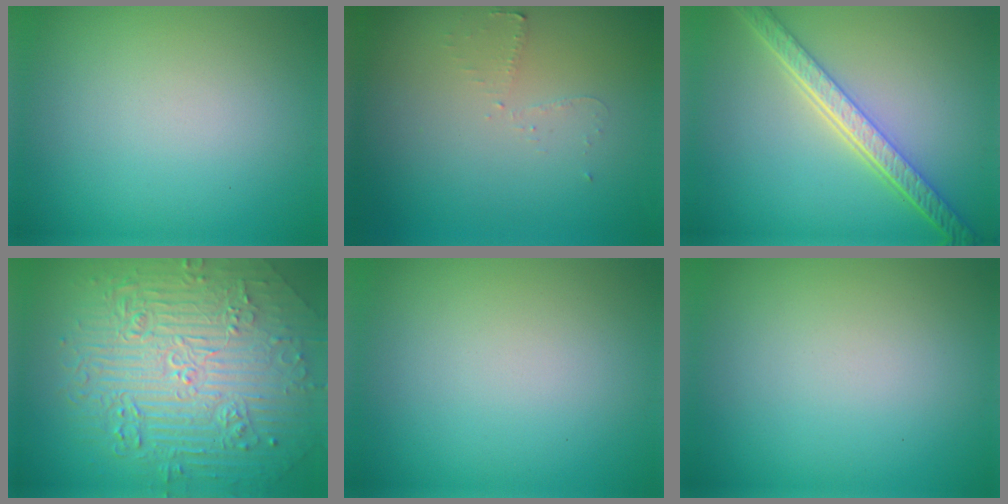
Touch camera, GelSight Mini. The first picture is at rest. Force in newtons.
{"total": 1.2, "press": 1.1, "slide": 0.3}
{"total": 5.7, "press": 4.4, "slide": 3.7}
{"total": 11.2, "press": 7.3, "slide": 8.4}
{"total": 0.0}
{"total": 0.0}